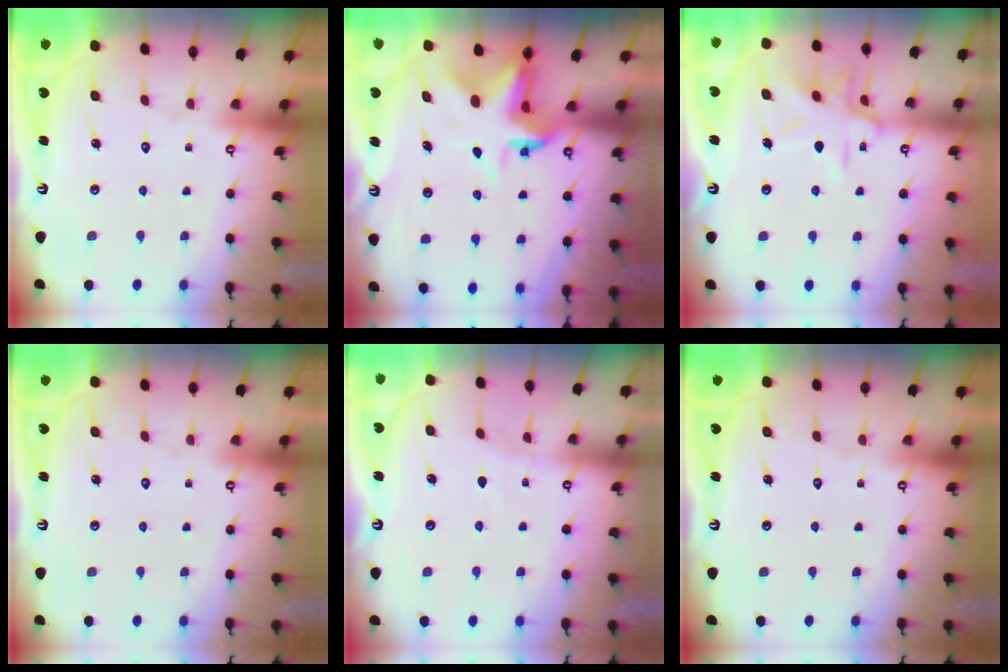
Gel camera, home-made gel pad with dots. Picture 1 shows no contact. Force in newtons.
{"total": 5.2, "press": 5.2, "slide": 0.5}
{"total": 11.9, "press": 11.8, "slide": 0.8}
{"total": 0.0}
{"total": 4.1, "press": 4.0, "slide": 0.4}
{"total": 0.0}